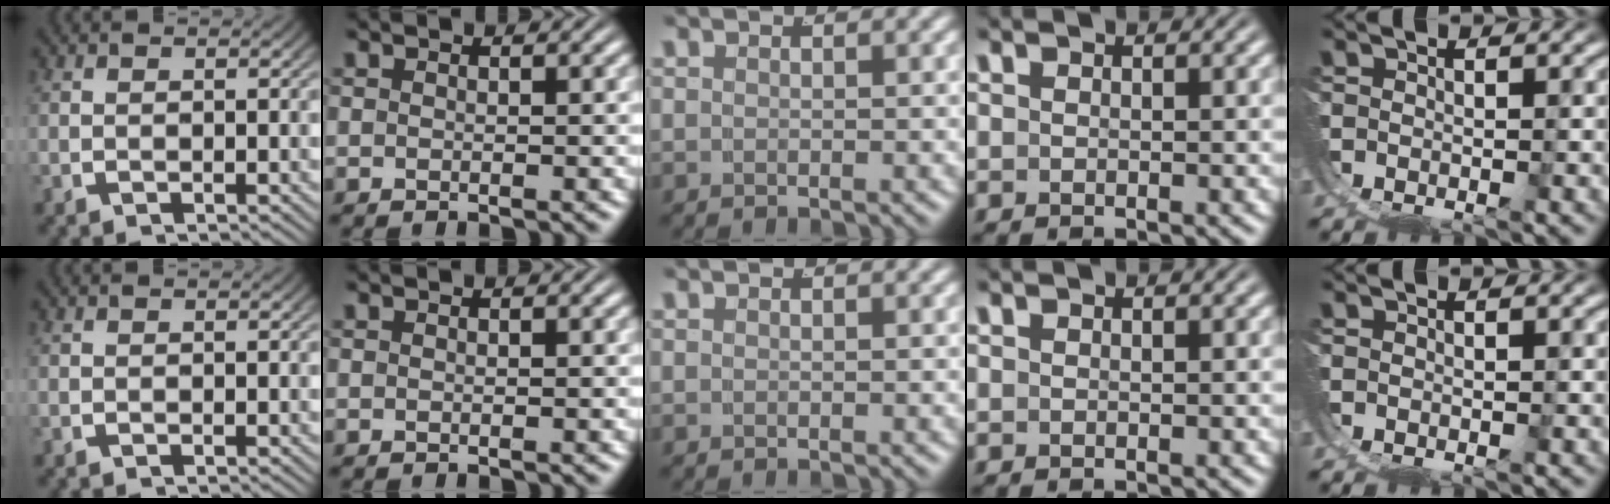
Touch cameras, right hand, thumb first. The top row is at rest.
{}